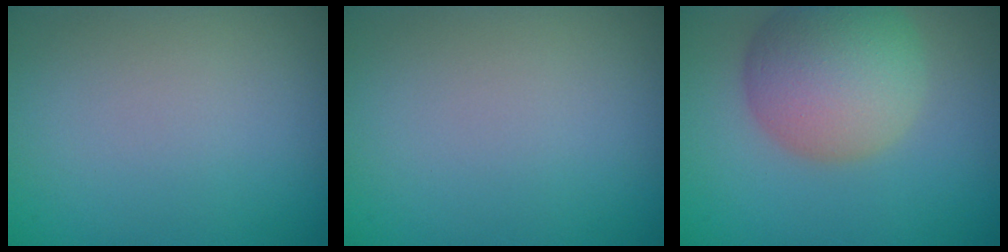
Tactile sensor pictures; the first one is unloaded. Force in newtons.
{"total": 0.0}
{"total": 8.0, "press": 8.0, "slide": 0.5}